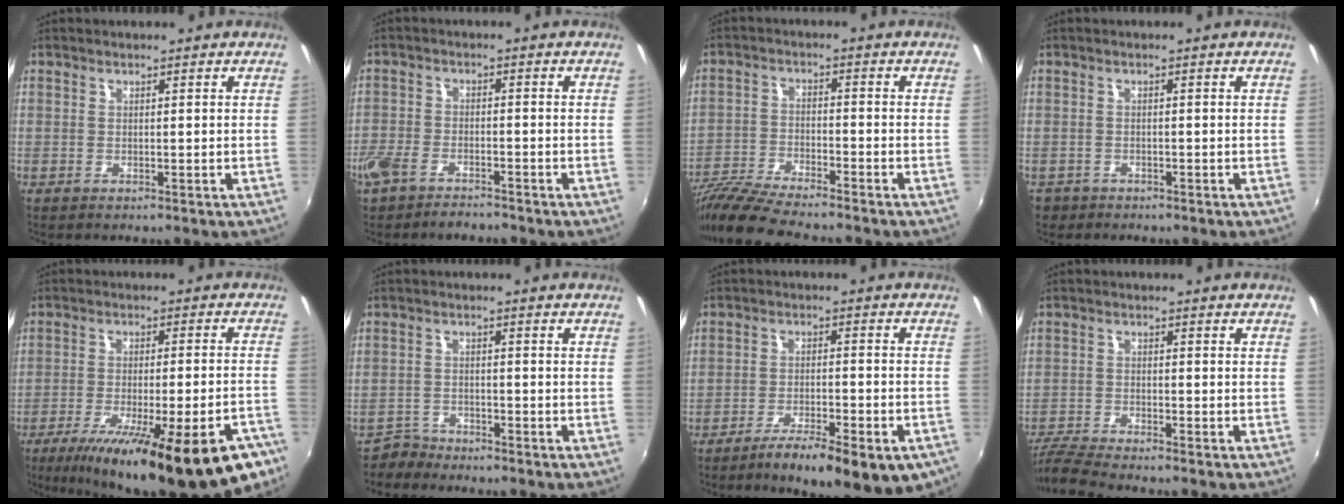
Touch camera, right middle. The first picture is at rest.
{"total": 6.9, "force": [-5.4, 3.1, 3.0], "torque": [-0.085, -0.011, -0.102]}
{"total": 11.0, "force": [-9.9, 0.5, 4.7], "torque": [-0.115, -0.019, -0.189]}
{"total": 2.7, "force": [-1.7, 2.0, 0.6], "torque": [-0.020, -0.007, -0.028]}
{"total": 25.0, "force": [-16.6, 5.7, 17.9], "torque": [-0.280, -0.058, -0.232]}
{"total": 3.3, "force": [-3.1, 0.8, -0.5], "torque": [0.002, 0.001, -0.064]}
{"total": 14.2, "force": [-9.4, 3.4, 10.0], "torque": [-0.168, -0.032, -0.139]}
{"total": 6.0, "force": [-5.7, -0.7, 1.7], "torque": [-0.055, -0.018, -0.113]}